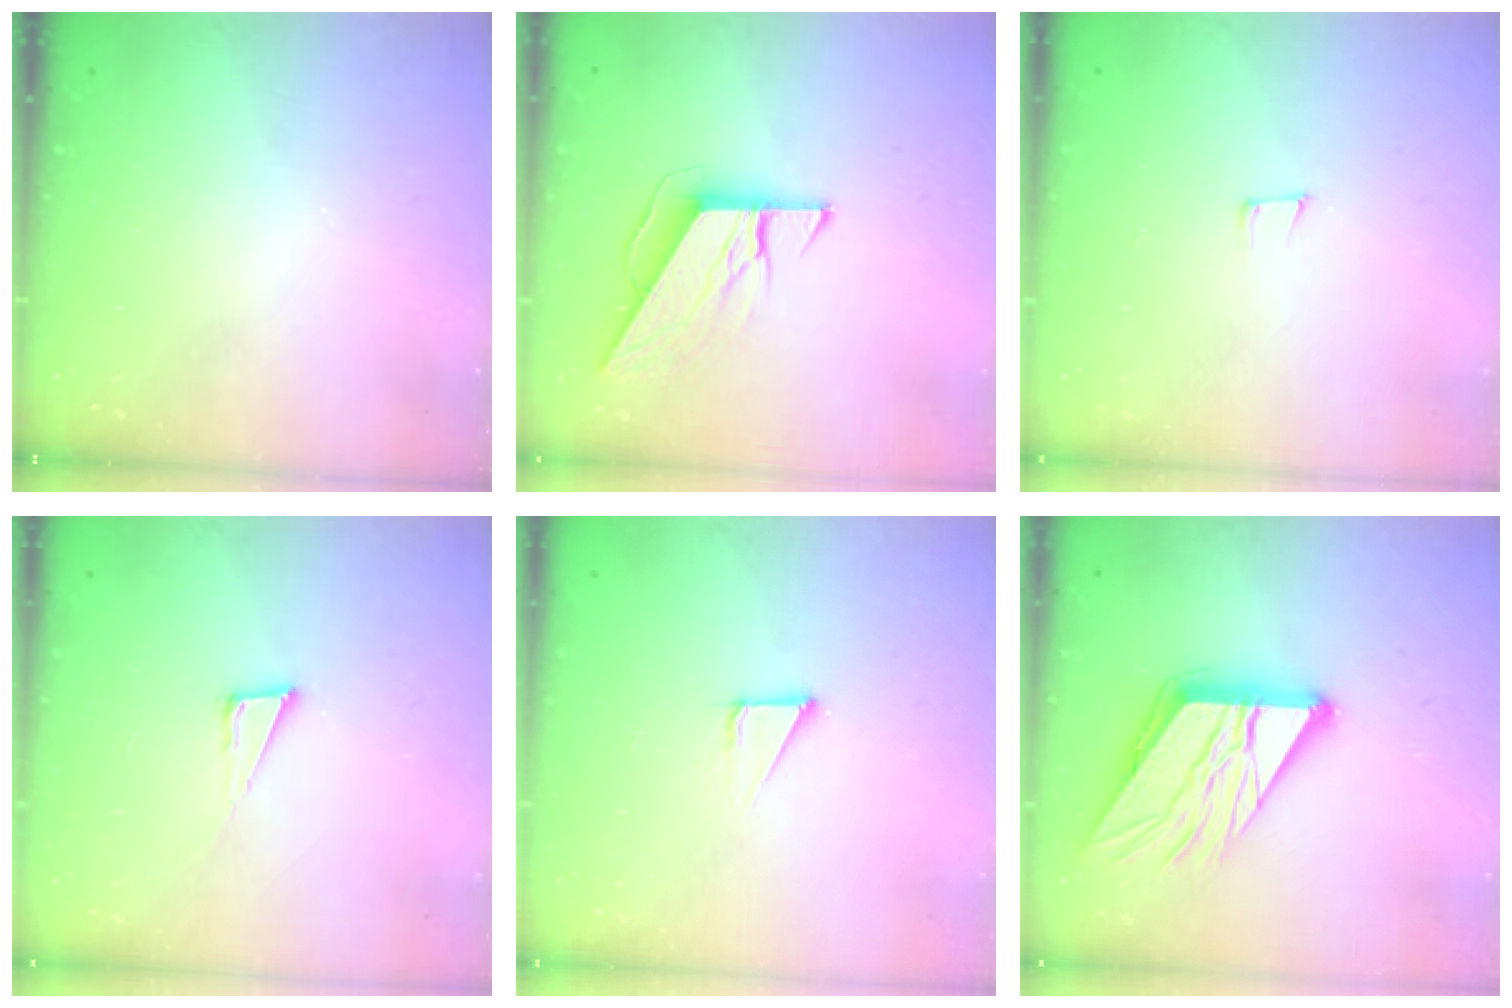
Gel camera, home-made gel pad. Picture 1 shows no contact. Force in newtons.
{"total": 8.4, "press": 8.4, "slide": 0.4}
{"total": 5.9, "press": 5.2, "slide": 2.8}
{"total": 6.4, "press": 5.8, "slide": 2.6}
{"total": 3.3, "press": 3.3, "slide": 0.1}
{"total": 18.8, "press": 18.6, "slide": 2.2}